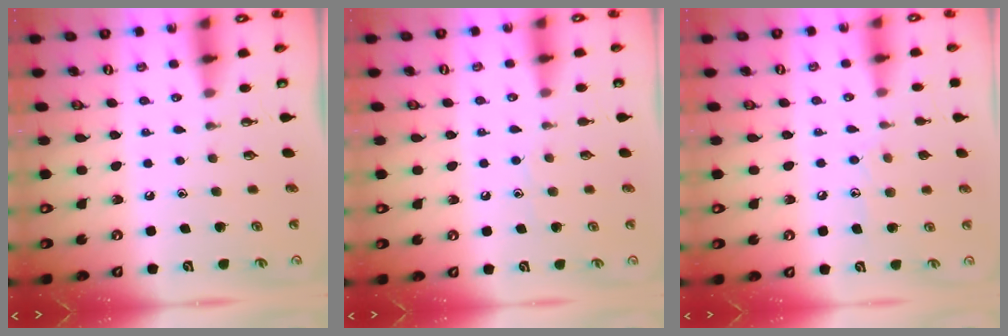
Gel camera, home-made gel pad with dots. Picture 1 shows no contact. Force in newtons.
{"total": 6.1, "press": 6.0, "slide": 0.7}
{"total": 6.6, "press": 6.6, "slide": 0.5}